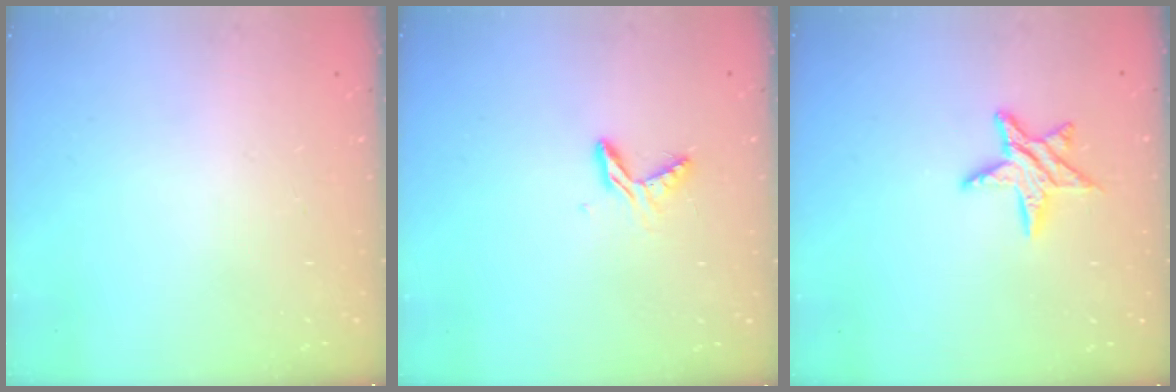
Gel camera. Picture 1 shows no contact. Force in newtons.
{"total": 6.4, "press": 6.4, "slide": 0.4}
{"total": 8.9, "press": 8.9, "slide": 0.4}